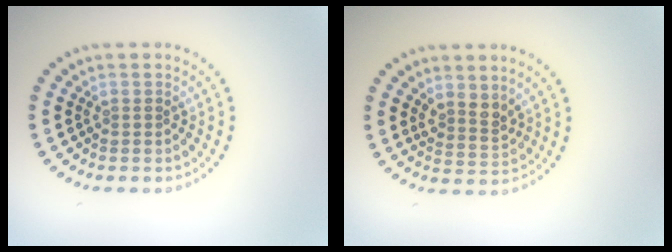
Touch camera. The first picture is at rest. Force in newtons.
{"total": 2.1, "press": 1.6, "slide": 1.3}